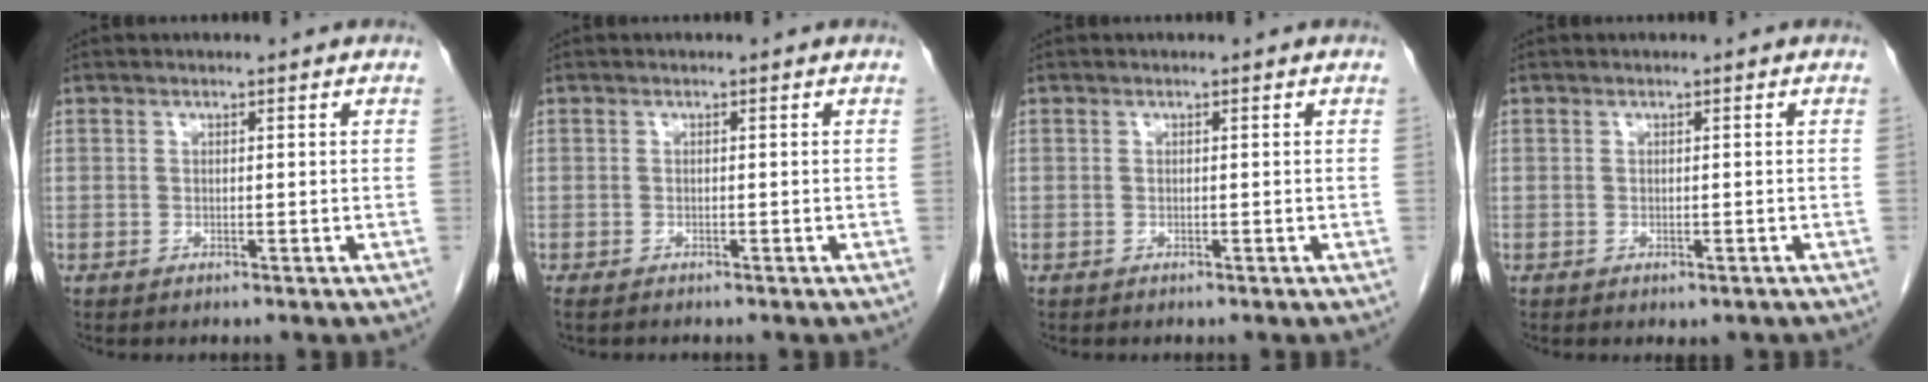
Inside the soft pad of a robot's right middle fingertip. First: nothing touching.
{"total": 1.7, "force": [-1.5, 0.4, 0.8], "torque": [-0.015, -0.006, -0.020]}
{"total": 0.0}
{"total": 0.9, "force": [-0.6, 0.5, 0.5], "torque": [-0.005, -0.001, -0.002]}